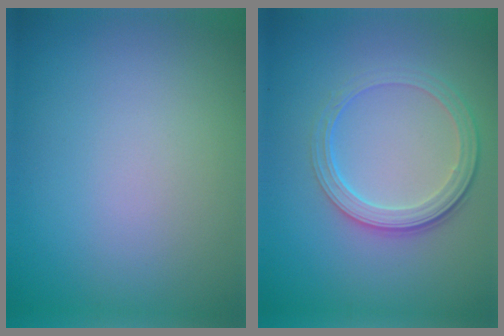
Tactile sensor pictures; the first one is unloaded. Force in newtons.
{"total": 4.0, "press": 2.9, "slide": 2.7}